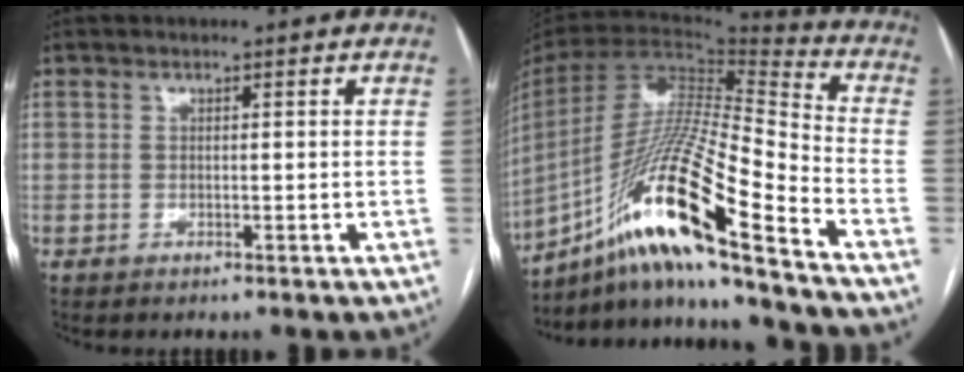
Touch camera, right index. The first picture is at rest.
{"total": 21.9, "force": [-14.0, -0.3, 16.8], "torque": [-0.340, -0.024, -0.266]}